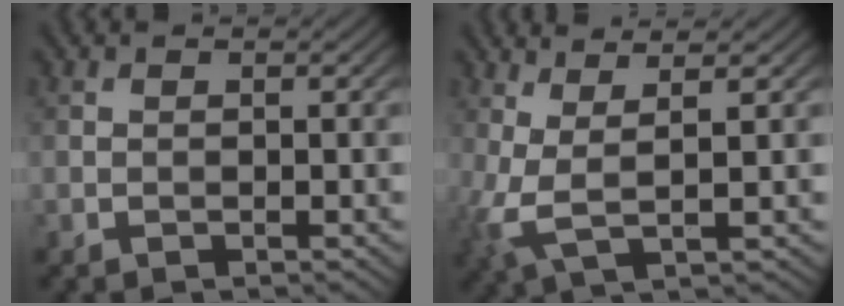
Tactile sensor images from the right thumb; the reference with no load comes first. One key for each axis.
{"total": 4.5, "fx": 0.9, "fy": 1.0, "fz": 4.3, "tx": -0.106, "ty": 0.003, "tz": 0.018}